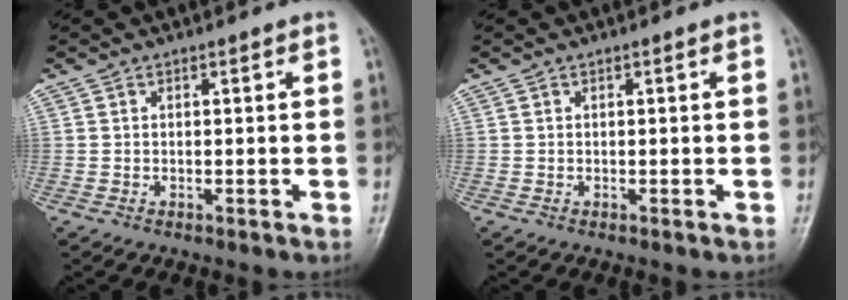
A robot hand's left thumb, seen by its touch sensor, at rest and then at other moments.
{"total": 0.0}